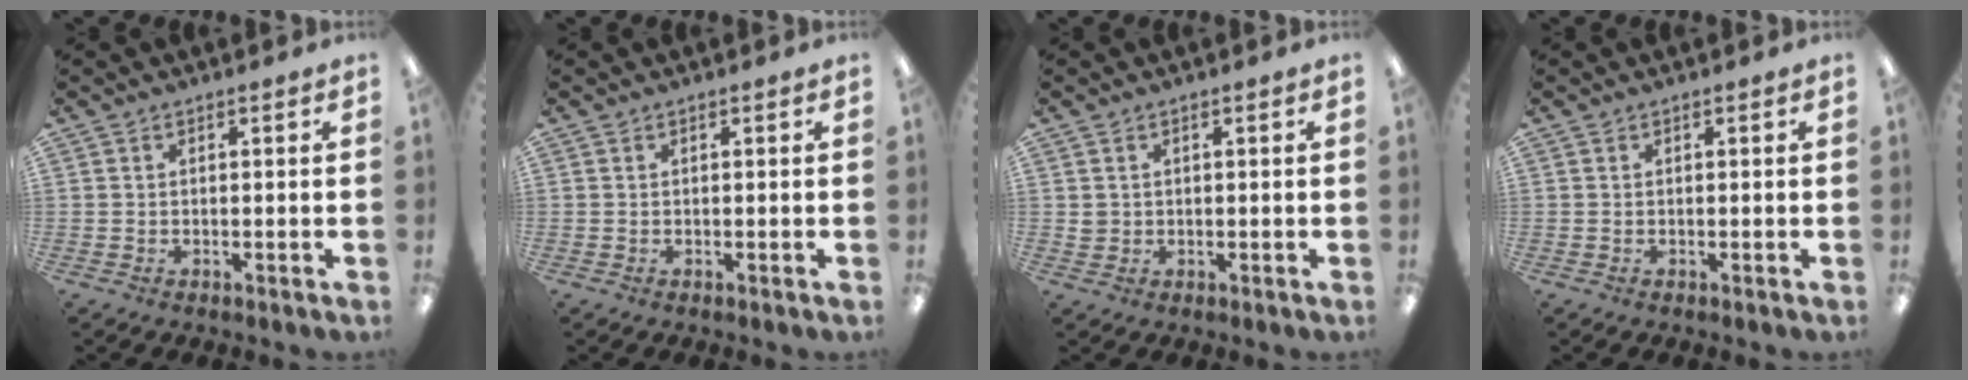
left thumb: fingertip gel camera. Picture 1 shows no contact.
{"total": 0.0}
{"total": 1.9, "force": [0.5, 1.8, 0.3], "torque": [0.000, 0.000, 0.007]}
{"total": 0.0}